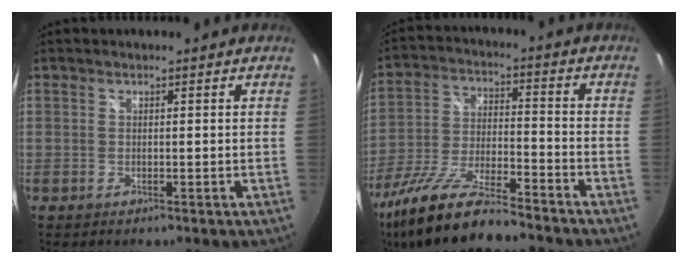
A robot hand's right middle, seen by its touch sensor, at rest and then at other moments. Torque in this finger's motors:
{"motor_torque": [2.14, 0.00, 0.67, 0.11]}